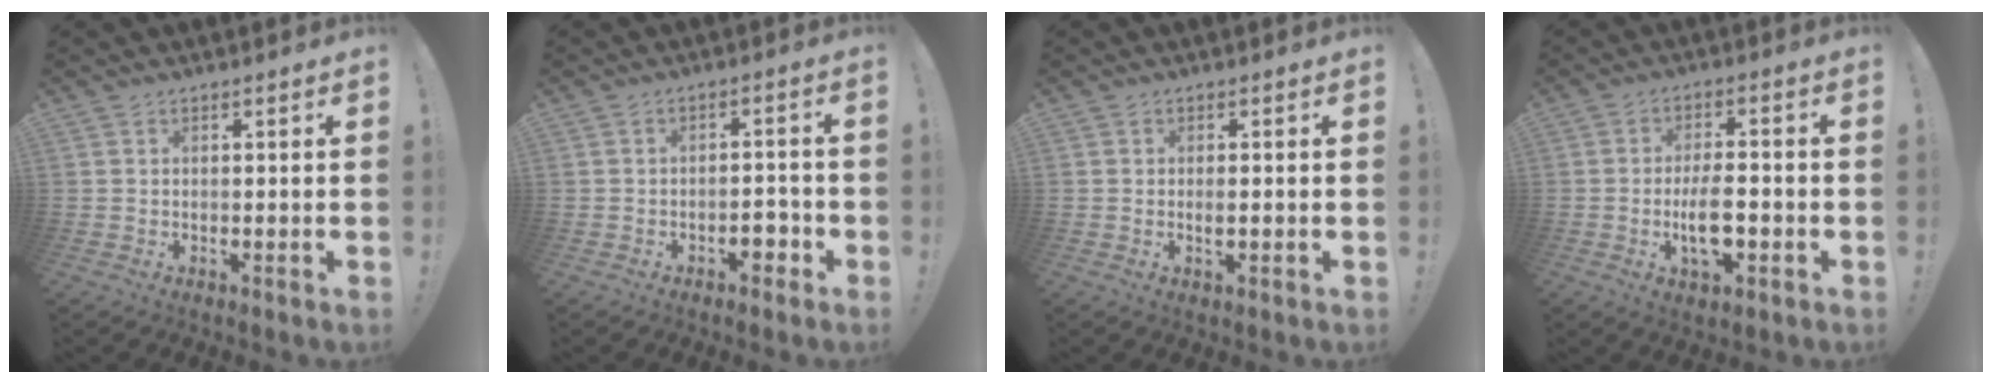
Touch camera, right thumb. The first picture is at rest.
{"total": 4.8, "force": [-2.9, 2.3, 3.0], "torque": [-0.034, 0.013, -0.051]}
{"total": 1.4, "force": [-0.3, 0.3, 1.3], "torque": [-0.020, -0.002, -0.006]}
{"total": 9.3, "force": [-2.2, 4.0, 8.1], "torque": [-0.136, 0.004, -0.038]}